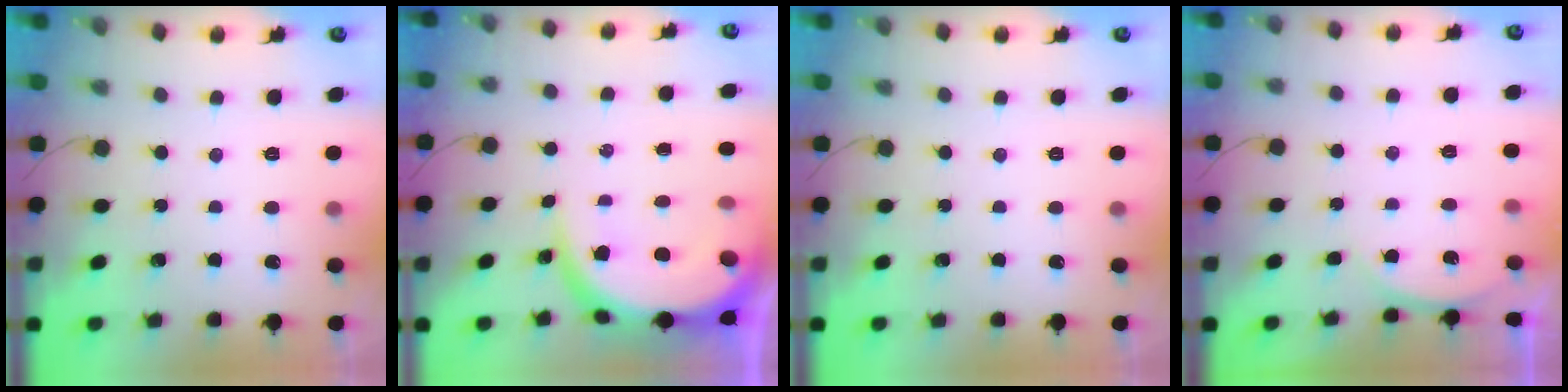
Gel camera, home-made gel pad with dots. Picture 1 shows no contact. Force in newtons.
{"total": 11.0, "press": 10.9, "slide": 1.1}
{"total": 0.0}
{"total": 2.7, "press": 2.3, "slide": 1.4}